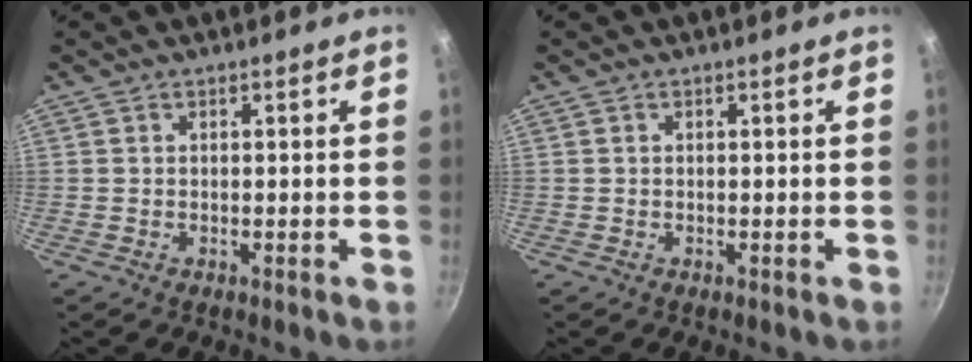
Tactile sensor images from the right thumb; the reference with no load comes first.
{"total": 0.0}